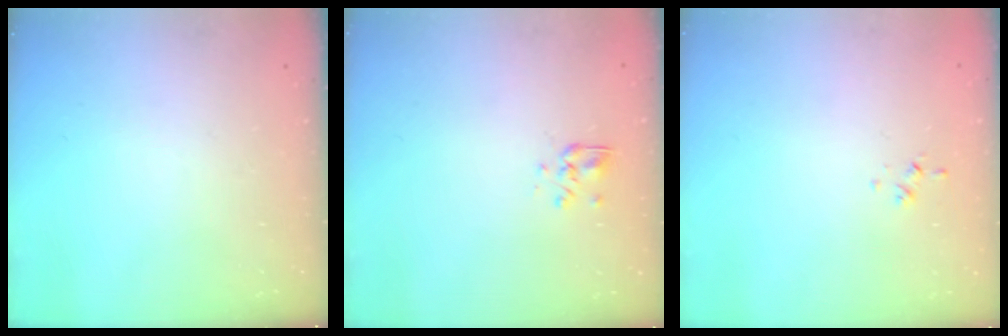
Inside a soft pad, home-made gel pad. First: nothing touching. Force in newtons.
{"total": 2.9, "press": 2.6, "slide": 1.3}
{"total": 0.7, "press": 0.6, "slide": 0.4}